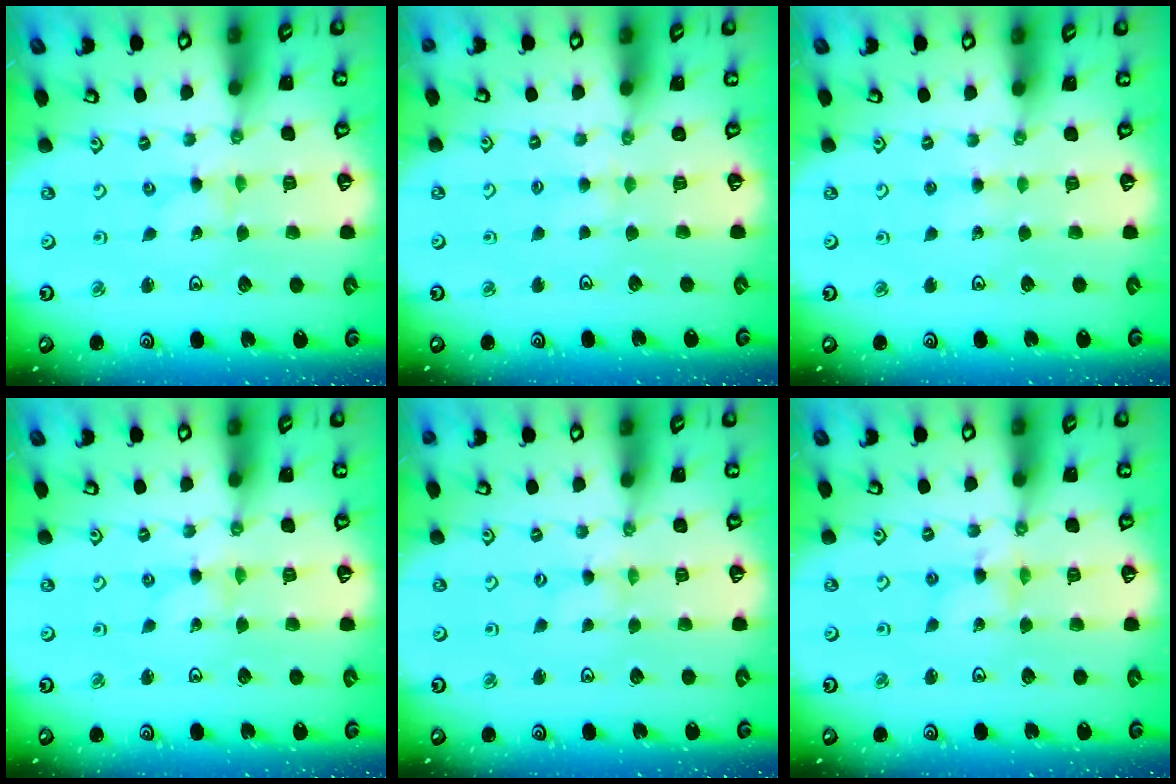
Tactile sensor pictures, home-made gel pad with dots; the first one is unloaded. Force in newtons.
{"total": 3.0, "press": 3.0, "slide": 0.4}
{"total": 2.6, "press": 2.6, "slide": 0.3}
{"total": 0.0}
{"total": 0.0}
{"total": 3.8, "press": 3.8, "slide": 0.4}